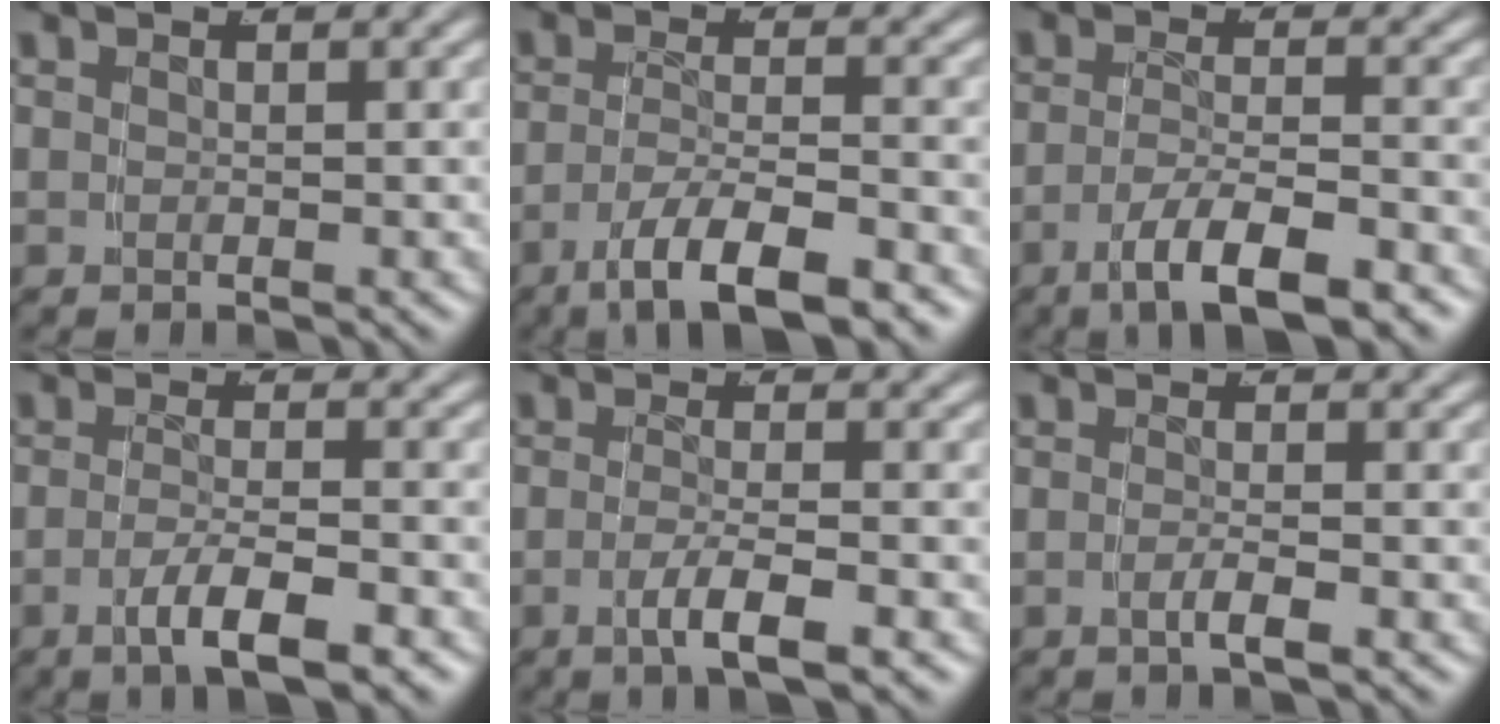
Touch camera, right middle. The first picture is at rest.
{"total": 6.3, "force": [-4.1, 1.3, 4.6], "torque": [-0.071, -0.020, -0.051]}
{"total": 5.7, "force": [-3.6, 1.0, 4.3], "torque": [-0.065, -0.018, -0.046]}
{"total": 4.3, "force": [-2.6, 0.2, 3.5], "torque": [-0.058, -0.016, -0.032]}
{"total": 3.4, "force": [-1.8, -0.2, 2.9], "torque": [-0.055, -0.016, -0.021]}
{"total": 1.8, "force": [-1.1, -0.6, 1.2], "torque": [-0.026, -0.007, -0.016]}